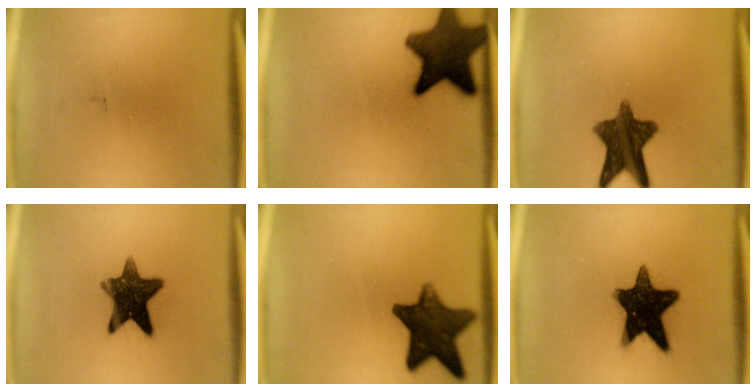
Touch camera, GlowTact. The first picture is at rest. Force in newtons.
{"total": 14.3}
{"total": 11.2}
{"total": 12.3}
{"total": 12.9}
{"total": 15.1}